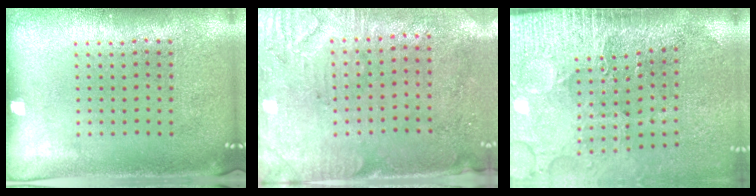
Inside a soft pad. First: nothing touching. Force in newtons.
{"total": 3.0, "press": 2.5, "slide": 1.7}
{"total": 3.7, "press": 3.4, "slide": 1.4}